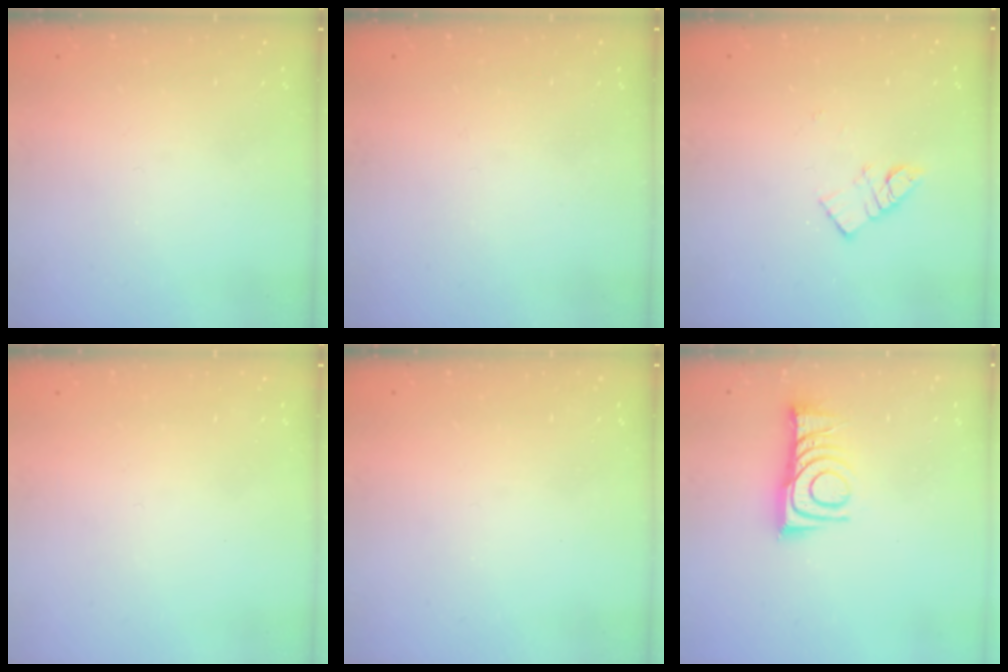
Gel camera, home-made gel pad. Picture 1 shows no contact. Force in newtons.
{"total": 2.8, "press": 2.8, "slide": 0.4}
{"total": 7.1, "press": 7.1, "slide": 0.2}
{"total": 1.6, "press": 1.6, "slide": 0.1}
{"total": 0.0}
{"total": 10.6, "press": 10.6, "slide": 0.4}